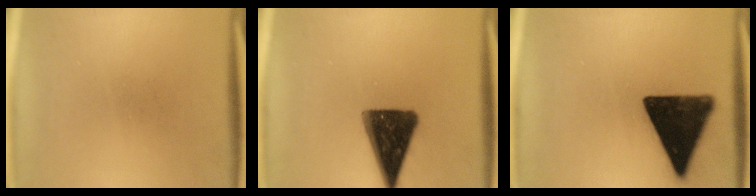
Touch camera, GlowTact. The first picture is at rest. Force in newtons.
{"total": 13.8}
{"total": 16.3}